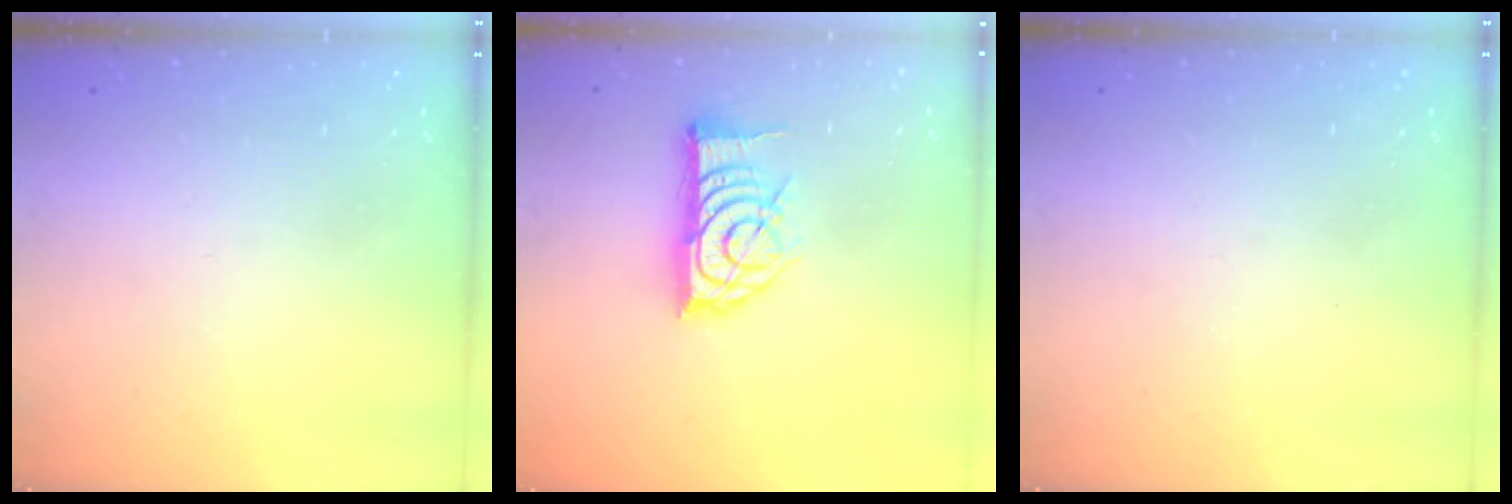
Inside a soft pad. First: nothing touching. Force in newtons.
{"total": 15.6, "press": 15.6, "slide": 0.3}
{"total": 0.0}